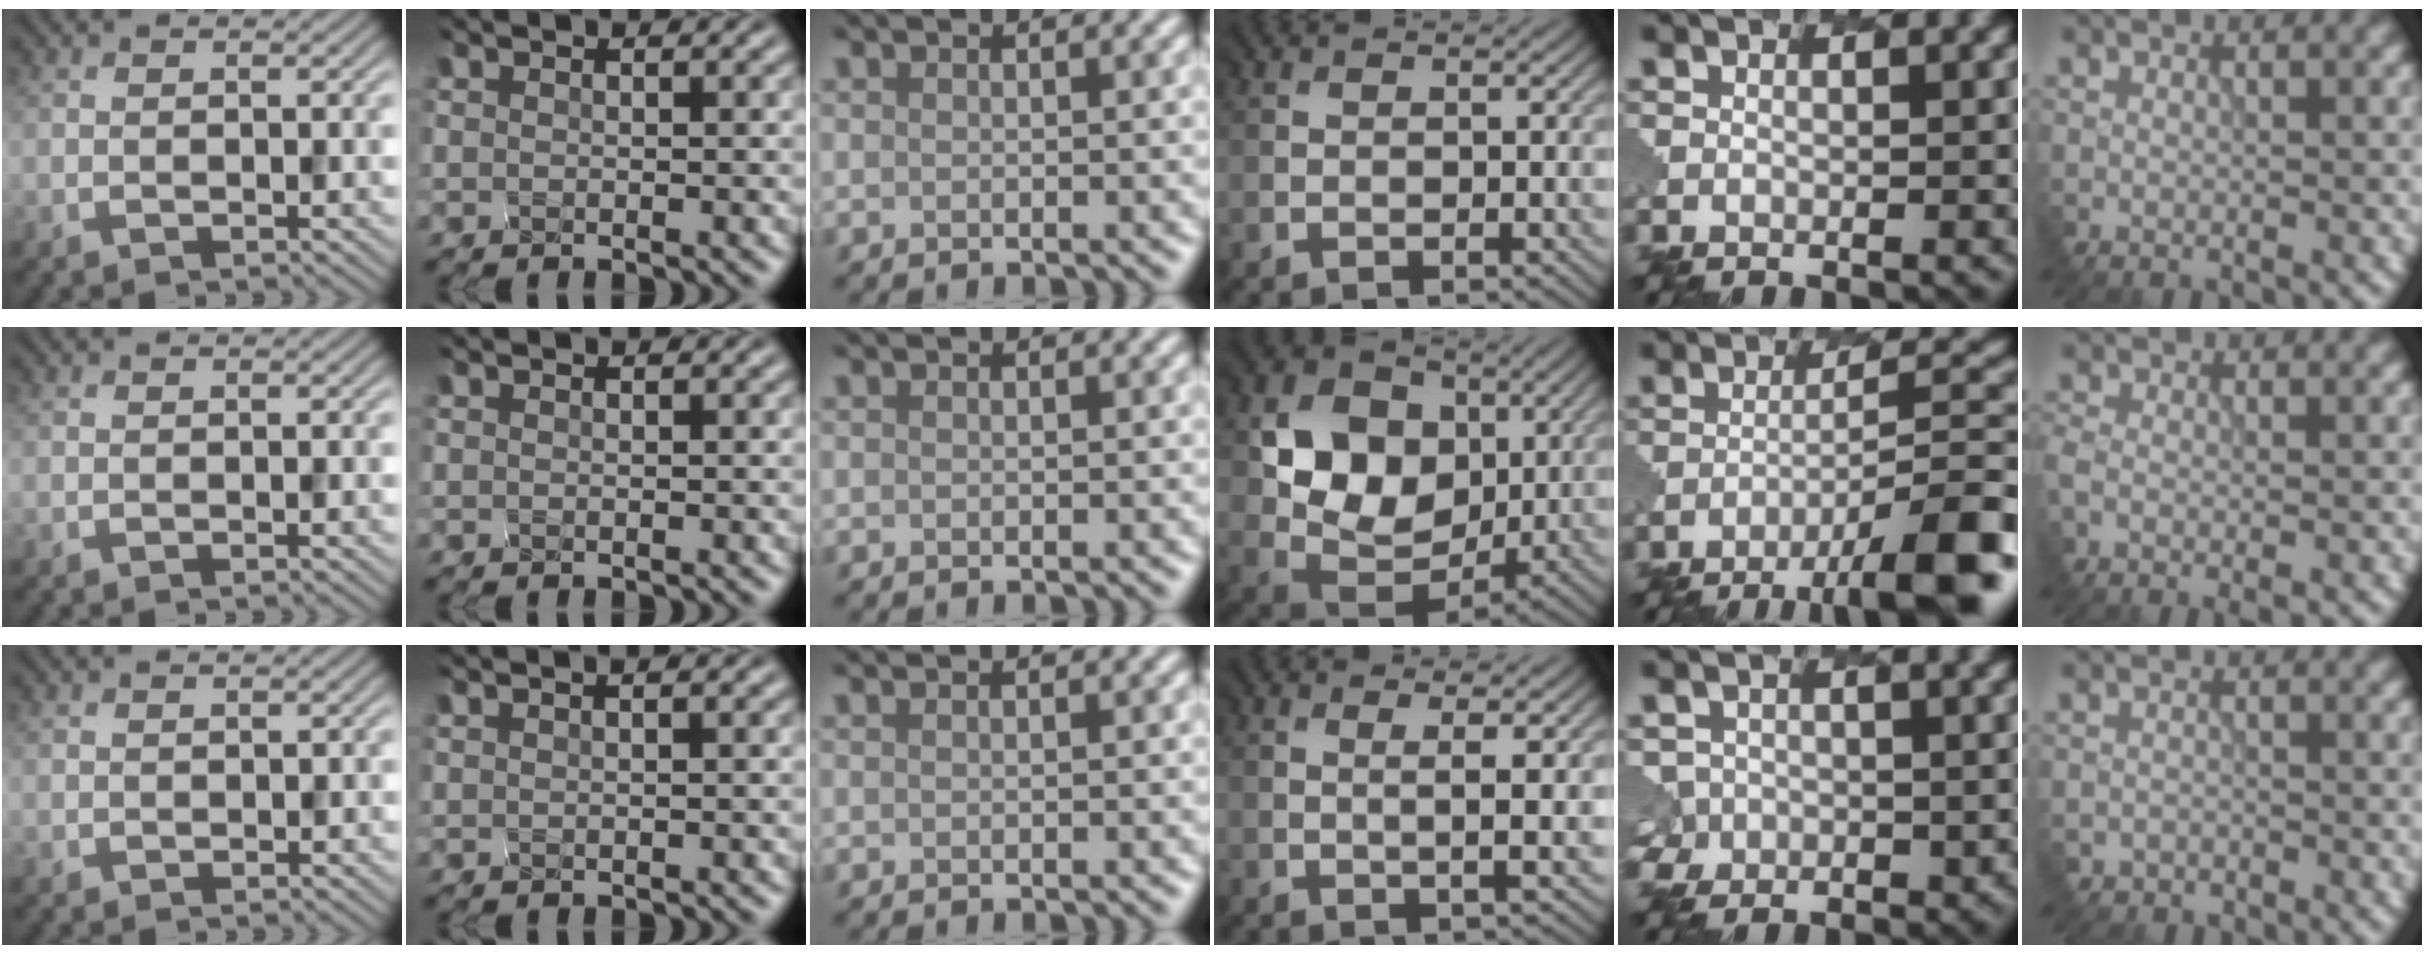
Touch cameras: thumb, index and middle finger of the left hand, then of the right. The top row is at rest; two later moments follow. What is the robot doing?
{"motion": "disassemble", "object": "battery cover"}